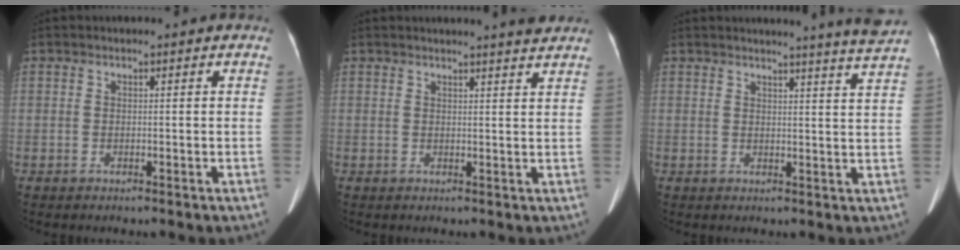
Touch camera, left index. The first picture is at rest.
{"total": 4.3, "force": [3.9, -0.6, 1.6], "torque": [-0.023, -0.003, 0.037]}
{"total": 6.9, "force": [6.4, -1.9, 1.9], "torque": [-0.028, -0.040, 0.060]}